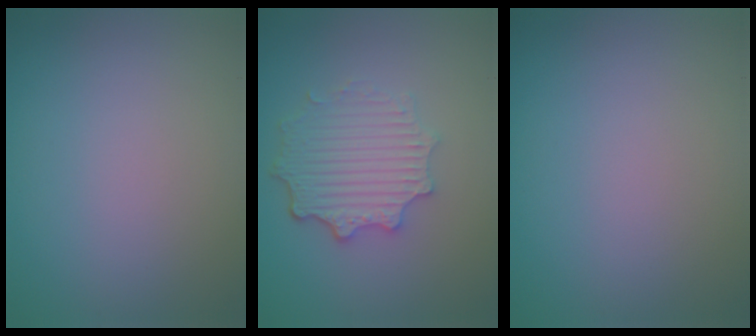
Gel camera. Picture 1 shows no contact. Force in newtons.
{"total": 4.6, "press": 3.6, "slide": 2.8}
{"total": 0.0}